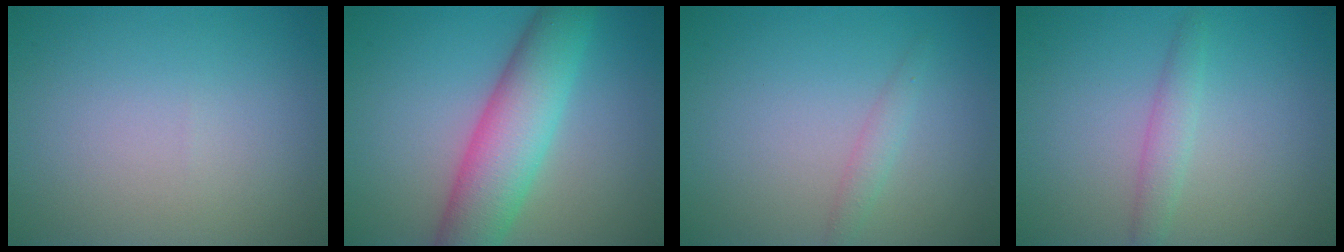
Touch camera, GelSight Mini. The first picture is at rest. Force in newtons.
{"total": 7.6, "press": 7.6, "slide": 0.3}
{"total": 1.2, "press": 1.2, "slide": 0.1}
{"total": 1.7, "press": 1.7, "slide": 0.0}